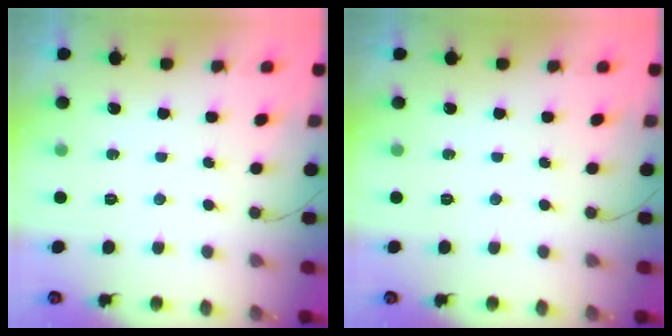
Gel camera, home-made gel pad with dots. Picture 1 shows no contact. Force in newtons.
{"total": 0.0}